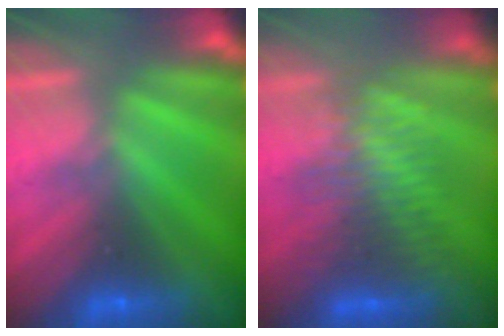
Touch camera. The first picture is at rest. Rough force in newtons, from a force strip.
{"total": 3.2}